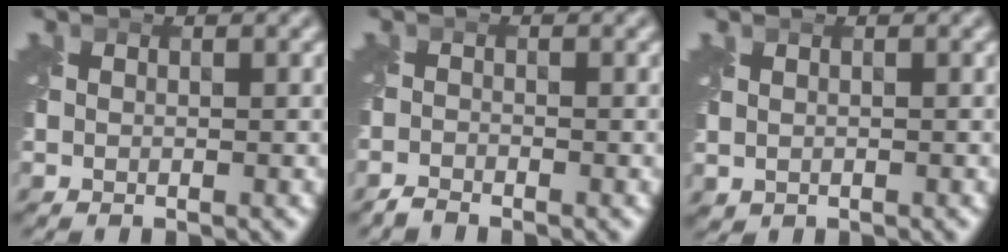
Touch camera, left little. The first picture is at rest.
{"total": 1.1, "force": [-1.1, 0.1, 0.1], "torque": [0.000, -0.004, -0.030]}
{"total": 0.7, "force": [0.2, 0.6, 0.3], "torque": [-0.010, -0.004, 0.010]}